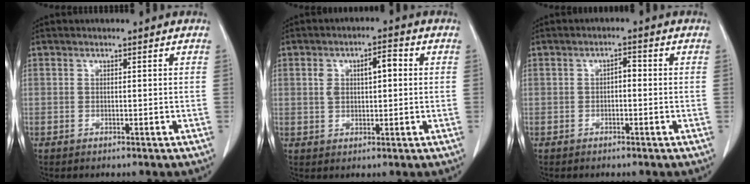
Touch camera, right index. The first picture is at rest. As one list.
[{"total": 5.5, "force": [1.0, 2.6, 4.7], "torque": [-0.084, 0.023, 0.022]}, {"total": 1.7, "force": [-0.2, 0.7, 1.5], "torque": [-0.019, 0.006, -0.005]}]